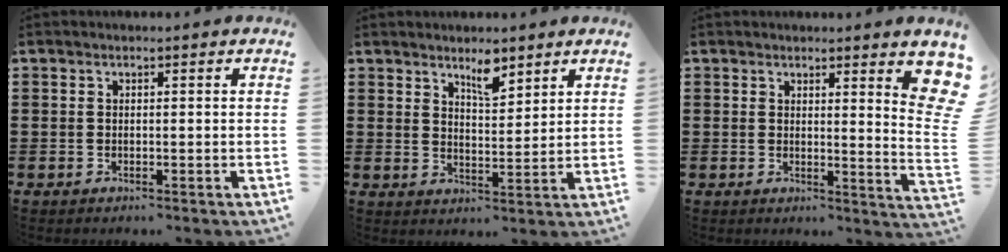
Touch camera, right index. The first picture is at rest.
{"total": 5.0, "force": [4.0, 2.3, 2.1], "torque": [-0.035, -0.005, 0.071]}
{"total": 4.9, "force": [2.9, 0.5, 3.9], "torque": [-0.056, -0.019, 0.043]}